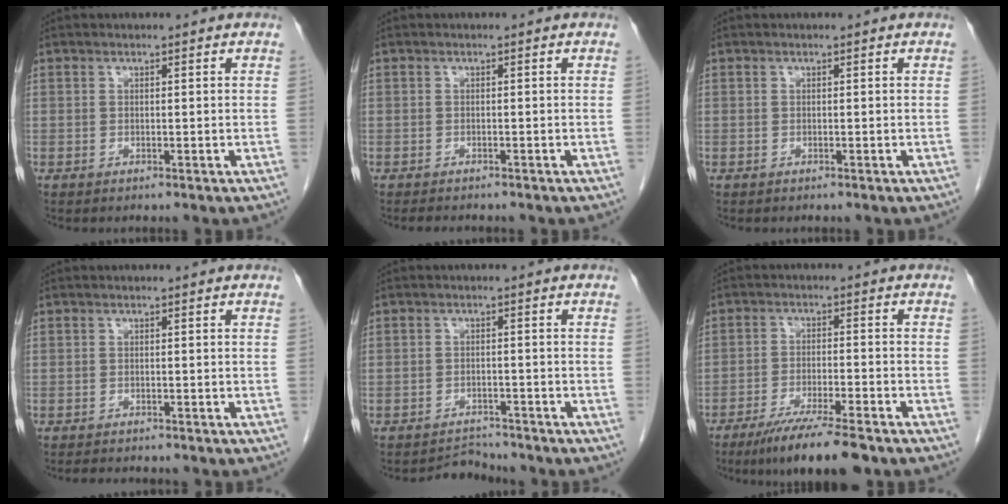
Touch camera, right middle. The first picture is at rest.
{"total": 2.7, "force": [-2.4, 0.7, 1.1], "torque": [-0.020, -0.006, -0.029]}
{"total": 0.0}
{"total": 2.6, "force": [-2.4, 0.5, 0.9], "torque": [-0.016, -0.006, -0.032]}
{"total": 2.9, "force": [-2.7, 0.5, -1.0], "torque": [0.017, -0.002, -0.041]}
{"total": 9.4, "force": [-7.1, 0.7, 6.2], "torque": [-0.101, -0.022, -0.118]}